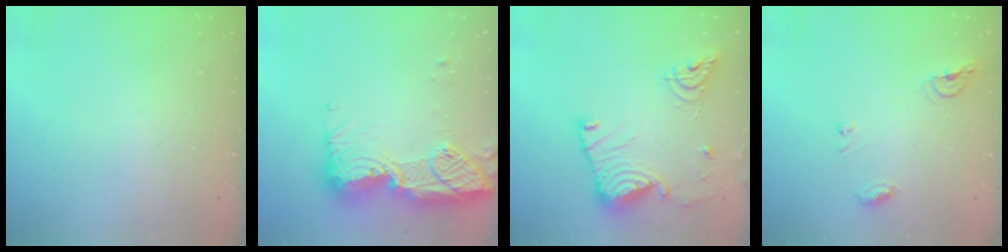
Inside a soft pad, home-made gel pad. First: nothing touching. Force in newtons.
{"total": 21.5, "press": 20.4, "slide": 6.7}
{"total": 17.8, "press": 17.8, "slide": 1.6}
{"total": 7.4, "press": 7.4, "slide": 0.5}